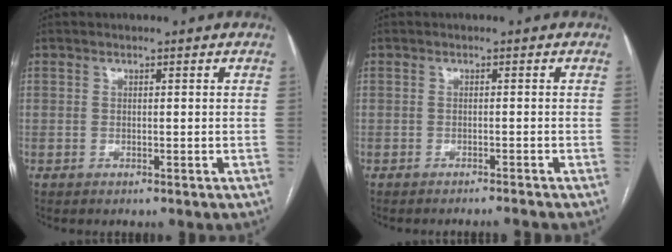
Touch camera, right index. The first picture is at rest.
{"total": 2.2, "force": [-2.0, -1.0, 0.1], "torque": [0.004, -0.005, -0.028]}